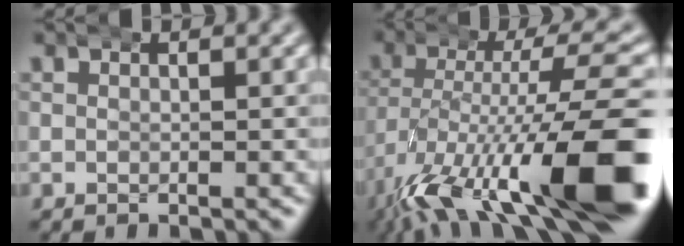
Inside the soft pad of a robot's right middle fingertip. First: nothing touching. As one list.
[{"total": 13.7, "force": [-5.8, 5.0, 11.4], "torque": [-0.203, -0.031, -0.064]}]